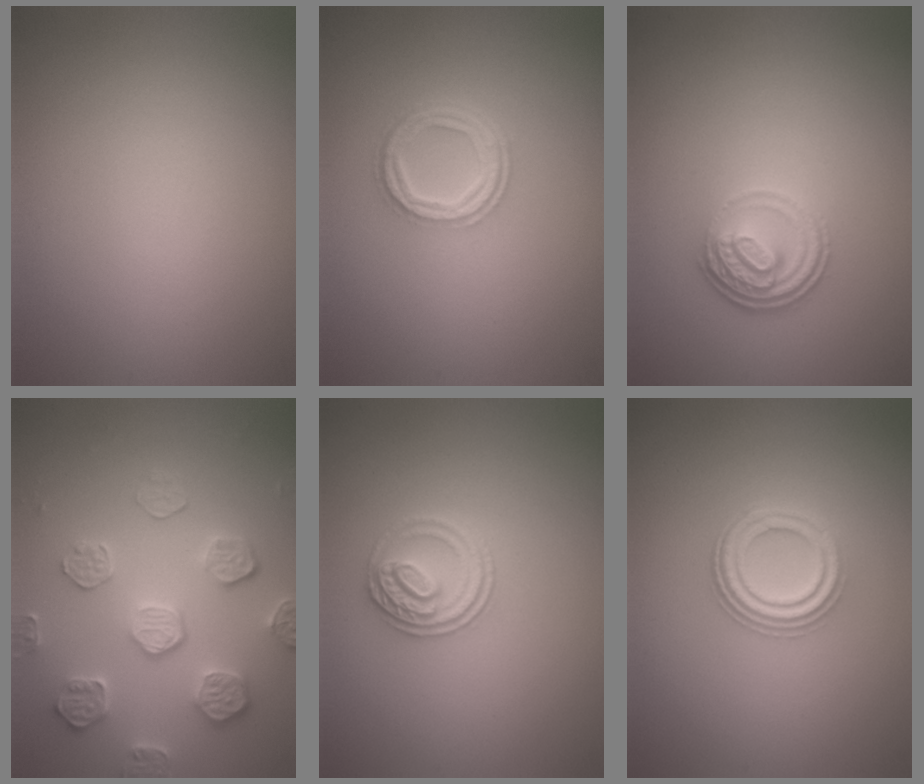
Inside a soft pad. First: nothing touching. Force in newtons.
{"total": 3.8, "press": 2.9, "slide": 2.4}
{"total": 3.5, "press": 2.6, "slide": 2.3}
{"total": 4.3, "press": 4.1, "slide": 1.3}
{"total": 2.7, "press": 2.6, "slide": 0.7}
{"total": 3.7, "press": 3.0, "slide": 2.1}